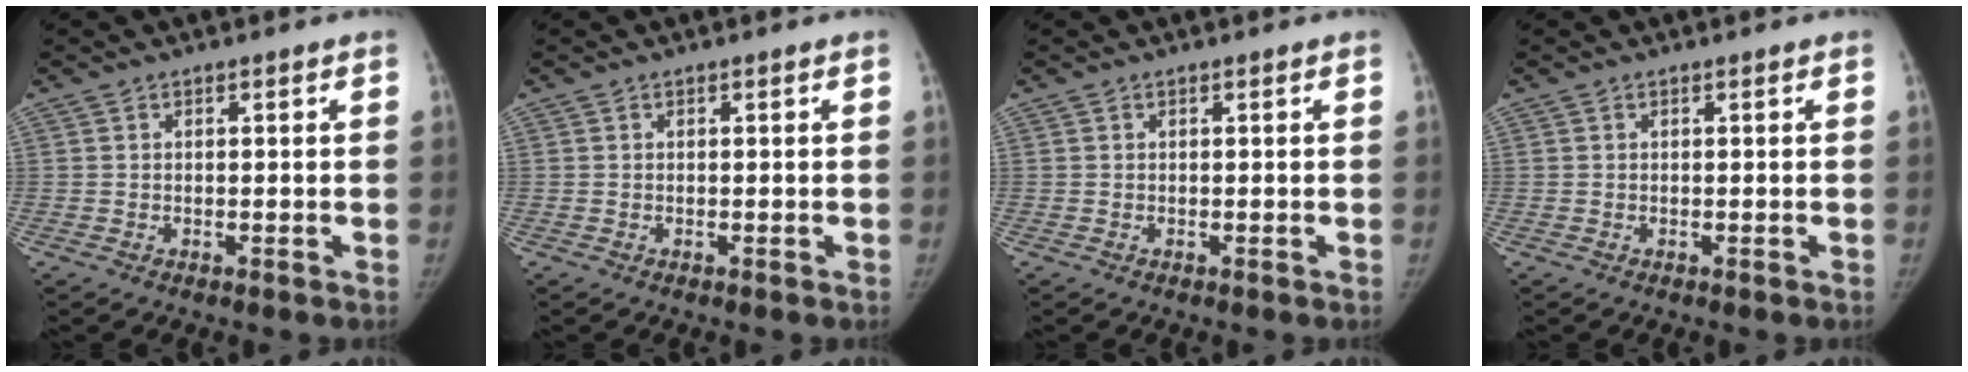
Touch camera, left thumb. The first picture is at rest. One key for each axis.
{"total": 0.0}
{"total": 0.0}
{"total": 0.0}